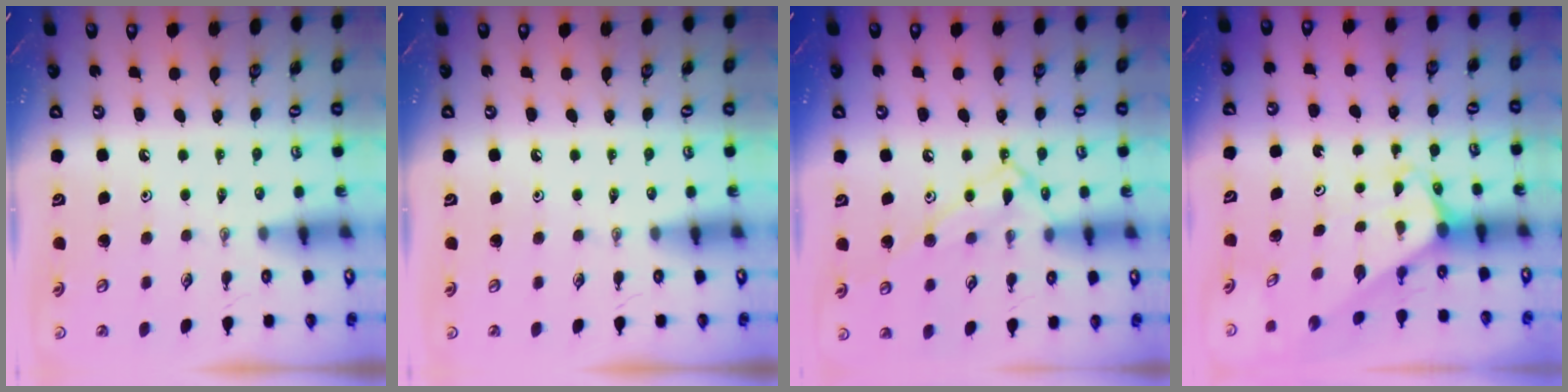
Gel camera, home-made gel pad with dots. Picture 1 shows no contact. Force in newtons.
{"total": 0.0}
{"total": 12.3, "press": 12.2, "slide": 0.8}
{"total": 1.9, "press": 1.9, "slide": 0.1}